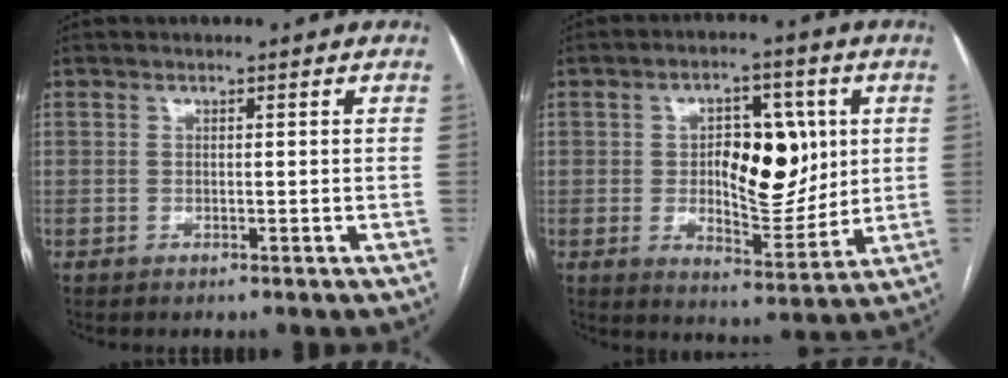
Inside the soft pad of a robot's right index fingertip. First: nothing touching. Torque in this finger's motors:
{"motor_torque": [0.45, 0.19, 0.20, 0.08]}